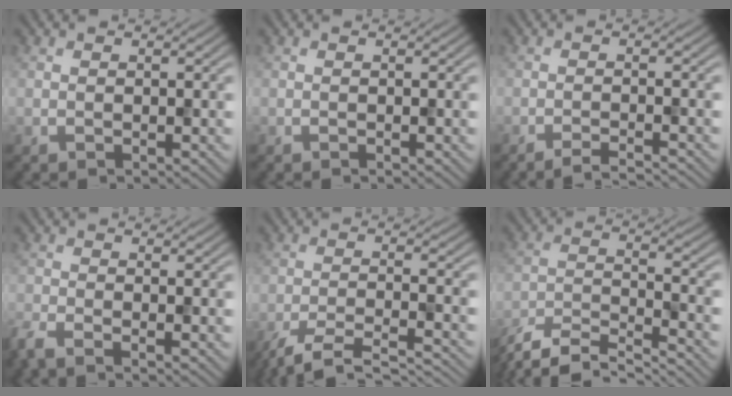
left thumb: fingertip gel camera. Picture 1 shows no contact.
{"total": 0.0}
{"total": 3.3, "force": [-2.7, 0.3, 1.9], "torque": [-0.021, 0.009, -0.057]}
{"total": 2.9, "force": [-2.2, 0.4, 1.8], "torque": [-0.040, -0.009, -0.052]}
{"total": 7.6, "force": [-6.0, 1.5, 4.4], "torque": [-0.086, -0.007, -0.102]}
{"total": 9.6, "force": [-8.2, 2.3, 4.5], "torque": [-0.092, -0.008, -0.147]}